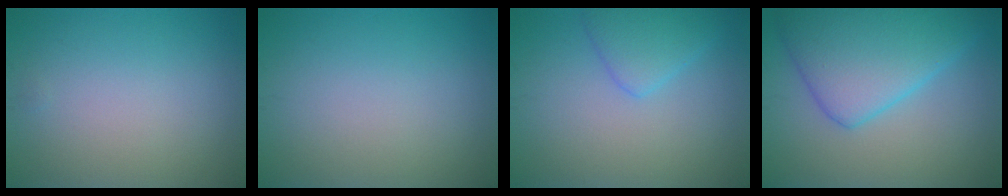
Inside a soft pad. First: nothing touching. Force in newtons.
{"total": 0.0}
{"total": 2.8, "press": 2.8, "slide": 0.1}
{"total": 8.0, "press": 8.0, "slide": 0.2}